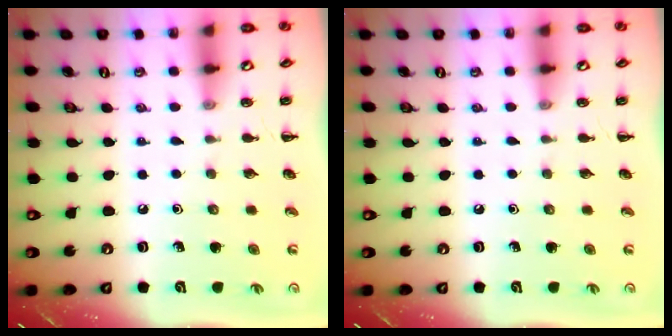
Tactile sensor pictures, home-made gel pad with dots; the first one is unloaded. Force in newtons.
{"total": 0.0}